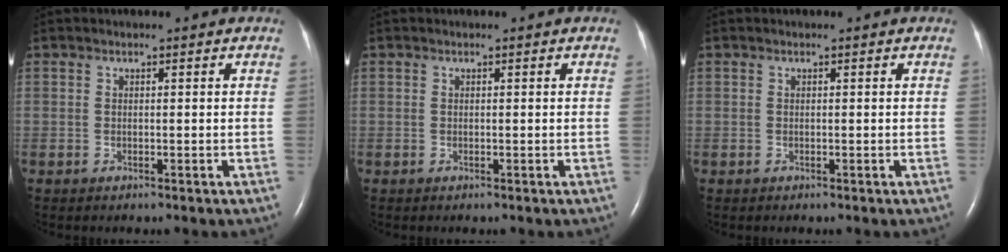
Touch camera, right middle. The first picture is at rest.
{"total": 0.0}
{"total": 0.0}